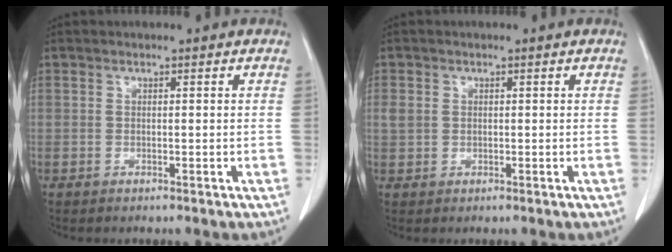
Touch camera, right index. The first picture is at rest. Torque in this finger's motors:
{"motor_torque": [0.34, 0.02, 0.13, 0.03]}